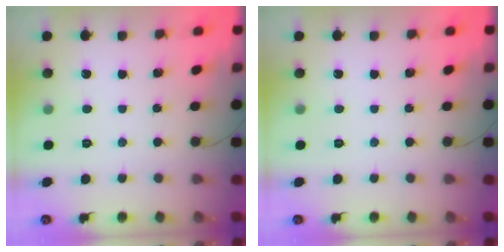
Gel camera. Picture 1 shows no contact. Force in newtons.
{"total": 0.0}